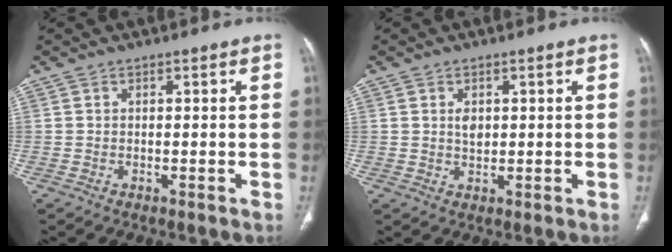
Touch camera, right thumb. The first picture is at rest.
{"total": 2.4, "force": [0.6, 1.6, 1.7], "torque": [-0.020, -0.003, 0.012]}